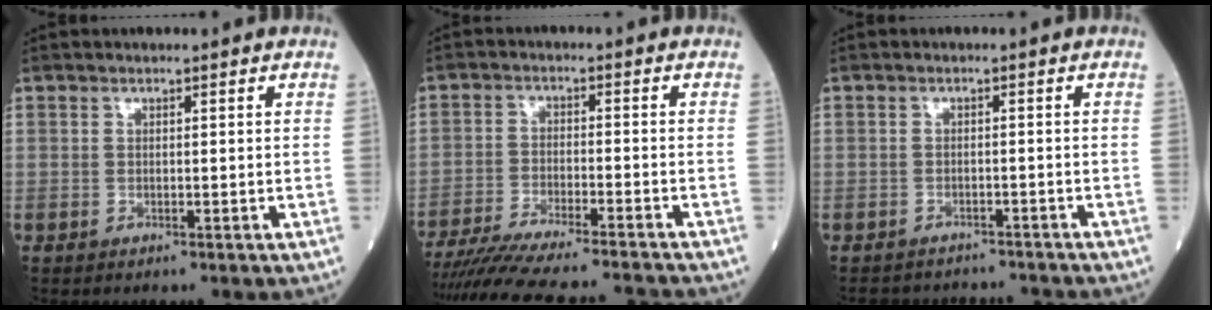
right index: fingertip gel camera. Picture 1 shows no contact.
{"total": 17.9, "force": [-16.4, 0.3, 7.2], "torque": [-0.127, -0.032, -0.247]}
{"total": 6.8, "force": [-6.5, 2.0, 0.2], "torque": [0.000, 0.012, -0.079]}